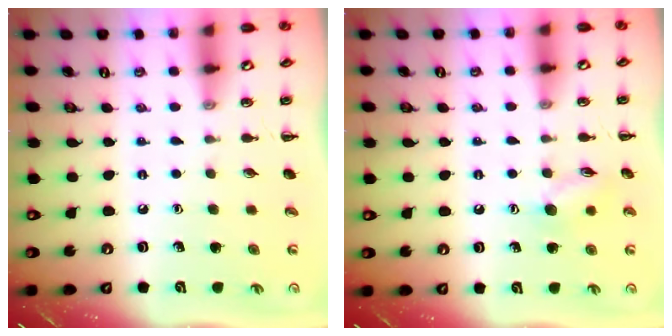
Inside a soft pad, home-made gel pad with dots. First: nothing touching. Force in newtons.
{"total": 8.2, "press": 8.2, "slide": 0.8}